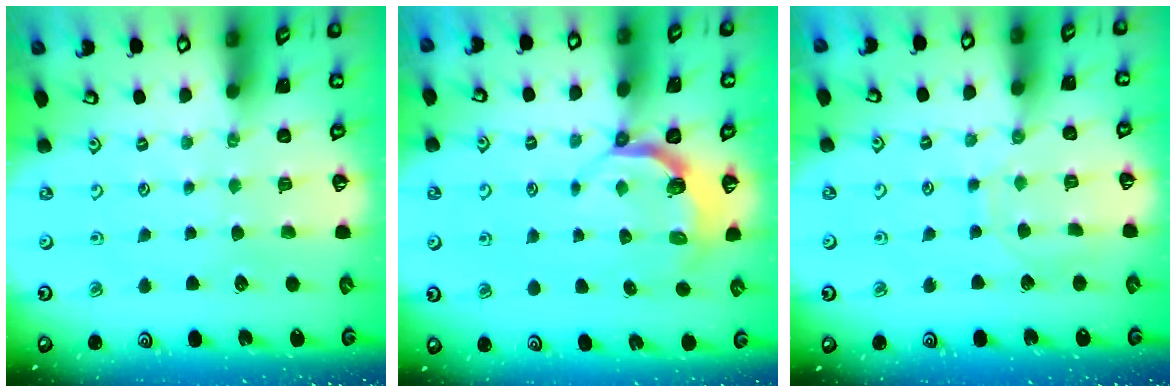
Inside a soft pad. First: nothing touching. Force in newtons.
{"total": 4.6, "press": 3.1, "slide": 3.3}
{"total": 6.8, "press": 6.7, "slide": 0.7}